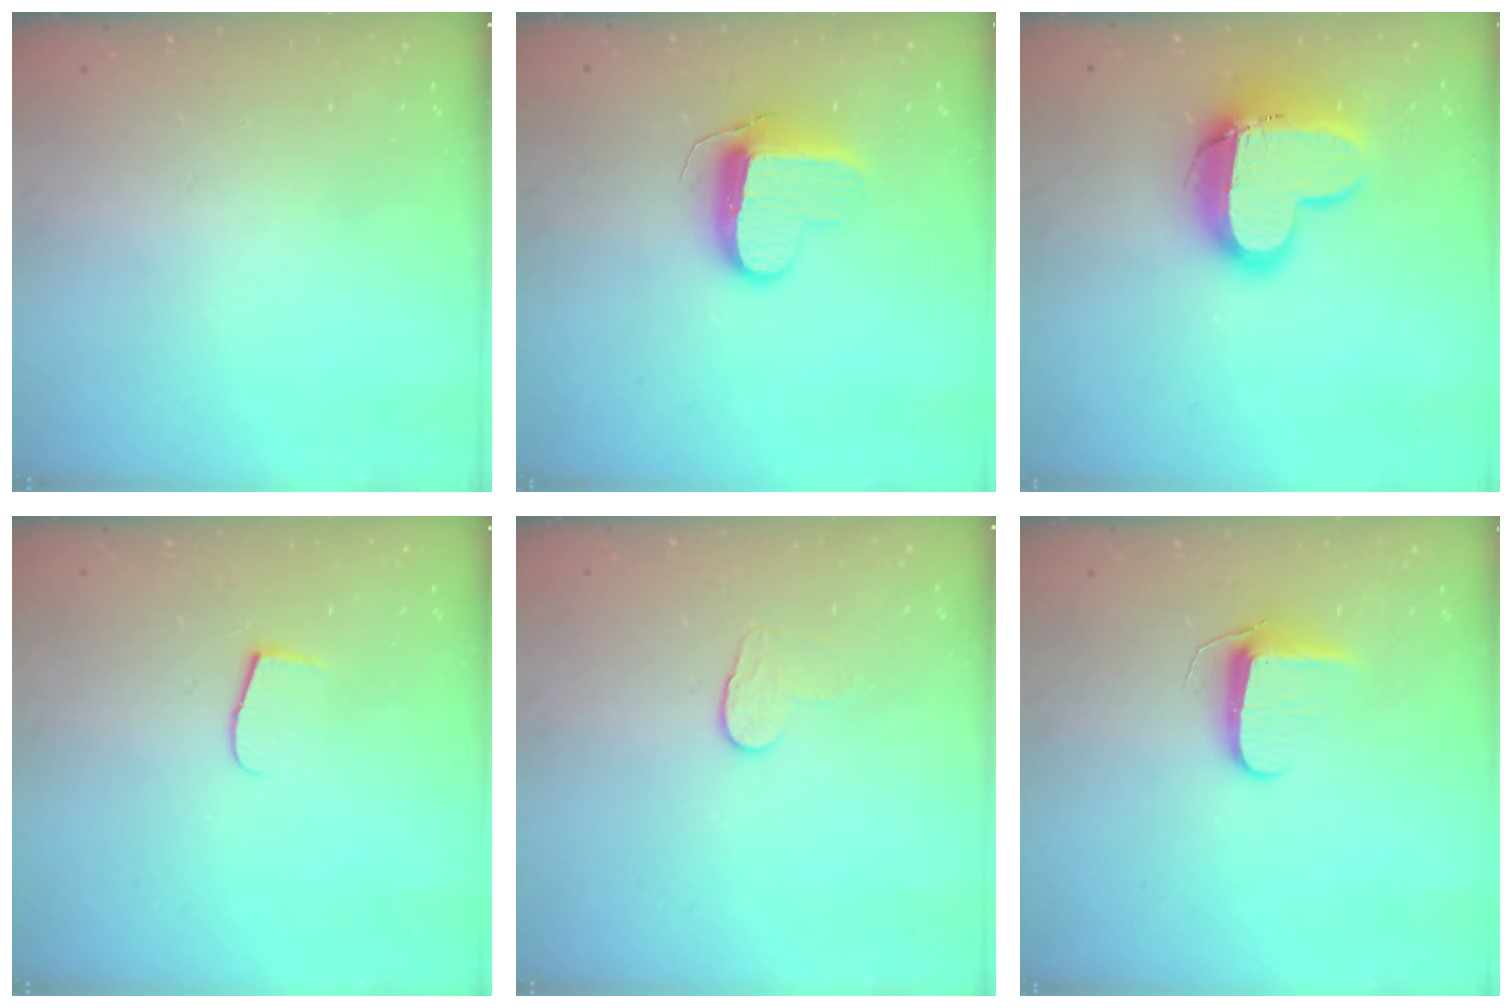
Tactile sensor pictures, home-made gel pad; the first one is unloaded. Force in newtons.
{"total": 10.0, "press": 10.0, "slide": 0.2}
{"total": 14.8, "press": 14.7, "slide": 1.2}
{"total": 5.5, "press": 5.5, "slide": 0.6}
{"total": 6.2, "press": 6.1, "slide": 0.5}
{"total": 7.8, "press": 7.7, "slide": 1.1}